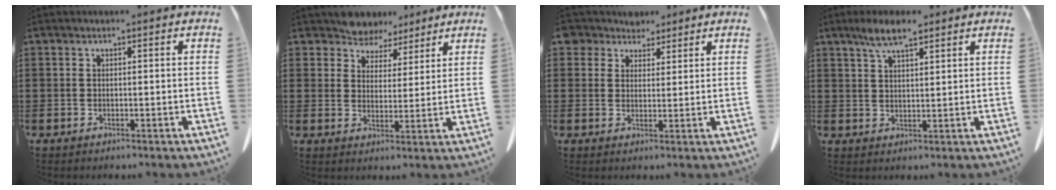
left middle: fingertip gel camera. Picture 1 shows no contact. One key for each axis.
{"total": 5.1, "fx": 4.7, "fy": 2.0, "fz": -0.3, "tx": -0.023, "ty": -0.023, "tz": 0.086}
{"total": 4.4, "fx": 3.6, "fy": 2.4, "fz": 0.7, "tx": -0.023, "ty": 0.003, "tz": 0.068}
{"total": 5.3, "fx": 3.6, "fy": 1.2, "fz": 3.7, "tx": -0.079, "ty": 0.002, "tz": 0.063}